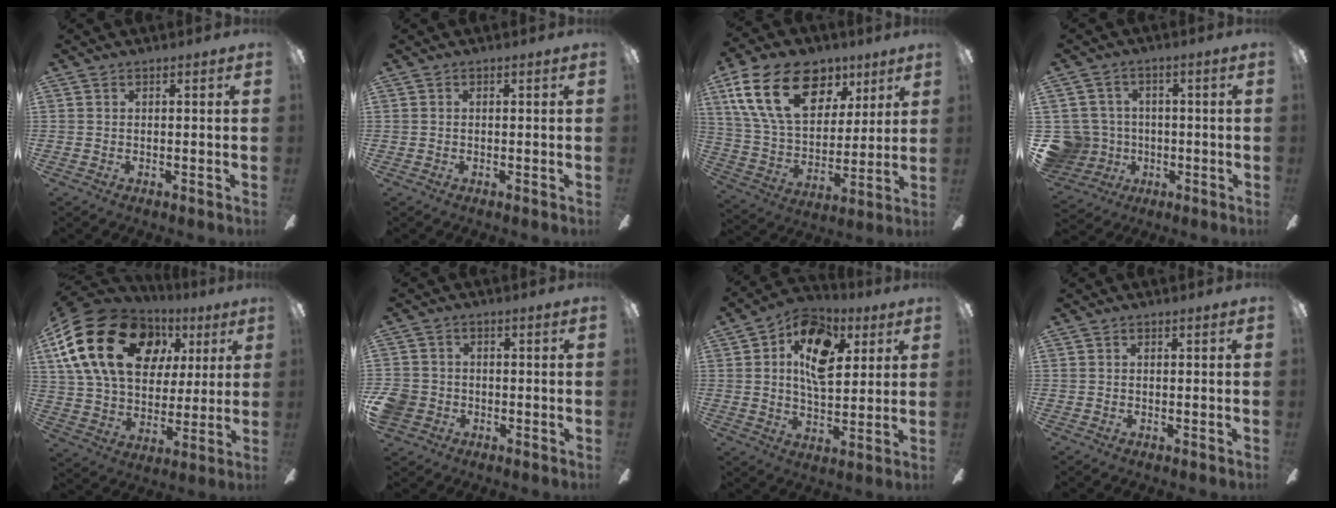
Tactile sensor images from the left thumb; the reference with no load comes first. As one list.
[{"total": 0.0}, {"total": 22.6, "force": [10.6, 14.2, 13.9], "torque": [-0.258, -0.028, 0.188]}, {"total": 9.4, "force": [-1.4, 9.0, 2.1], "torque": [-0.084, 0.016, -0.020]}, {"total": 25.2, "force": [8.9, 17.6, 15.6], "torque": [-0.304, -0.013, 0.160]}, {"total": 5.3, "force": [-1.7, 4.7, 1.7], "torque": [-0.052, 0.018, -0.032]}, {"total": 13.3, "force": [5.3, 7.6, 9.6], "torque": [-0.146, -0.001, 0.091]}, {"total": 0.0}]